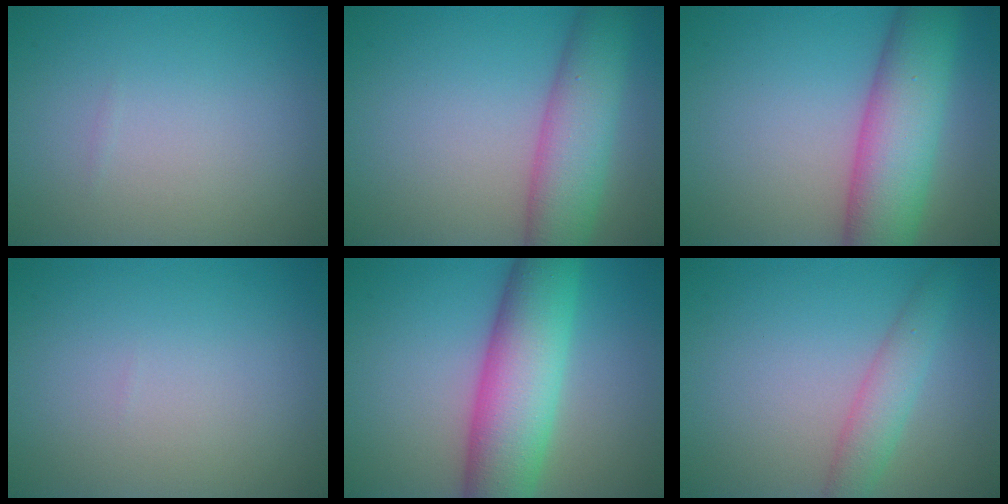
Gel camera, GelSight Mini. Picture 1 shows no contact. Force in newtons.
{"total": 6.7, "press": 6.7, "slide": 0.2}
{"total": 8.9, "press": 8.9, "slide": 0.3}
{"total": 0.0}
{"total": 9.7, "press": 9.7, "slide": 0.1}
{"total": 2.8, "press": 2.8, "slide": 0.0}